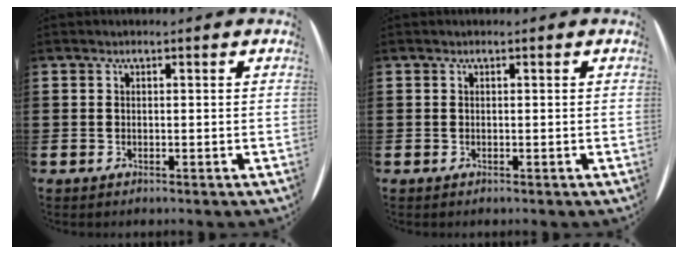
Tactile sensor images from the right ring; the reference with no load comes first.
{"total": 0.0}